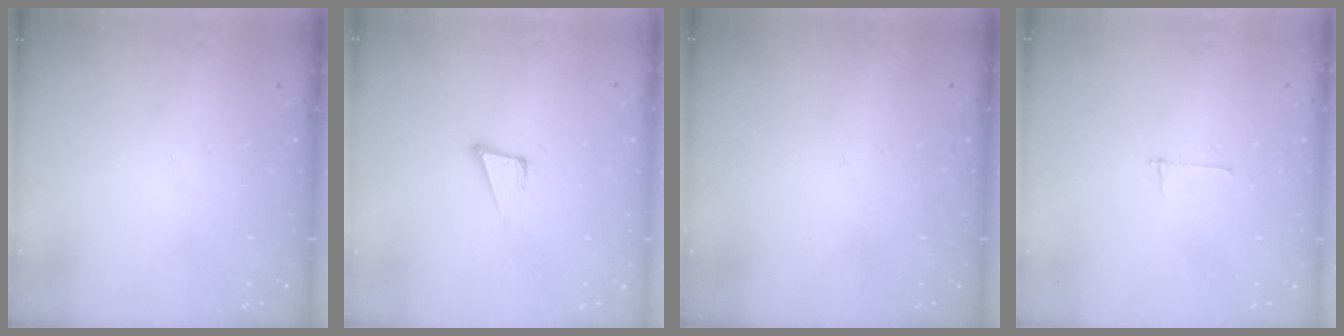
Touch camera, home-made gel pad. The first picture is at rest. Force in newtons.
{"total": 5.0, "press": 4.0, "slide": 3.1}
{"total": 1.6, "press": 1.6, "slide": 0.1}
{"total": 2.7, "press": 2.7, "slide": 0.3}